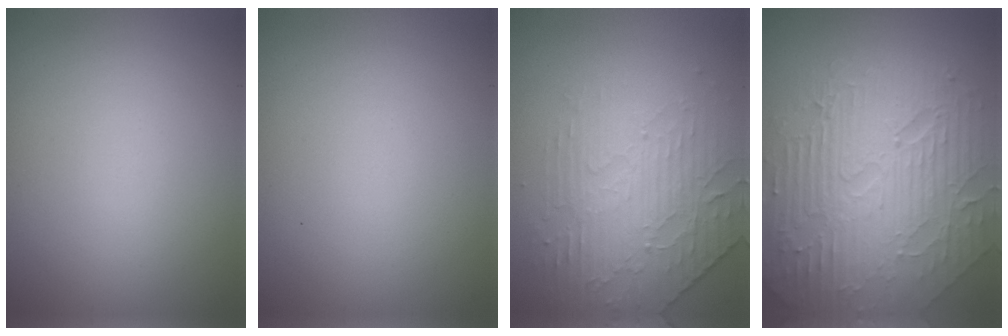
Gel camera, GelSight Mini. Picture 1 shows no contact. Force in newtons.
{"total": 0.0}
{"total": 4.4, "press": 3.4, "slide": 2.7}
{"total": 9.9, "press": 6.4, "slide": 7.5}